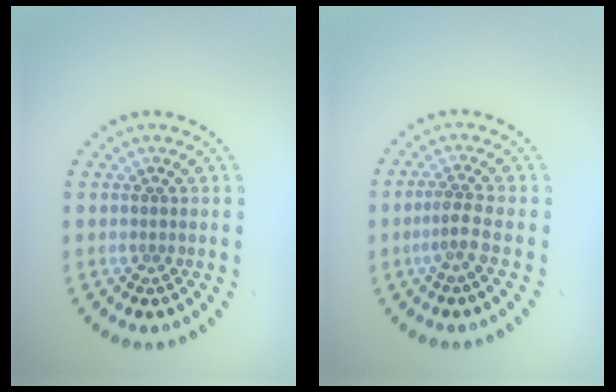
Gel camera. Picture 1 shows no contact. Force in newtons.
{"total": 1.9, "press": 1.4, "slide": 1.3}